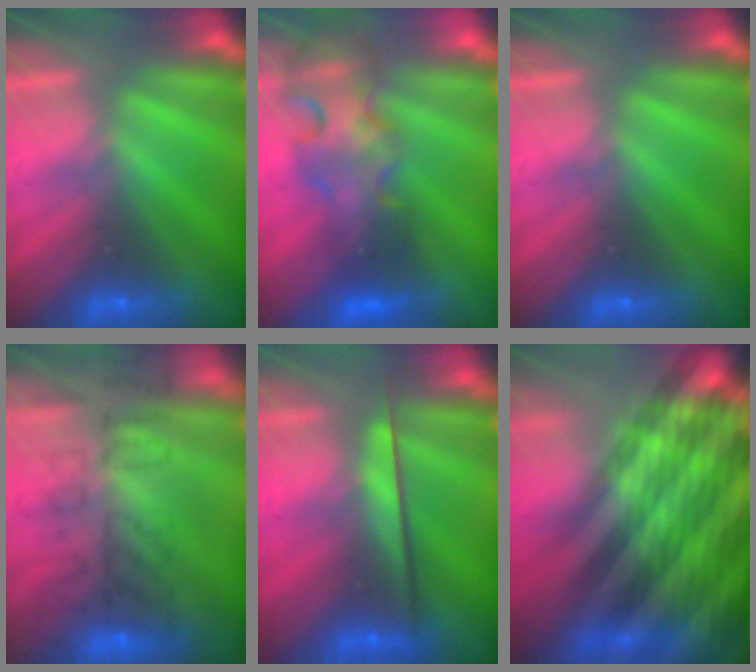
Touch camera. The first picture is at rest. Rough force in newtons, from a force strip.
{"total": 4.7}
{"total": 0.0}
{"total": 8.7}
{"total": 2.4}
{"total": 9.1}